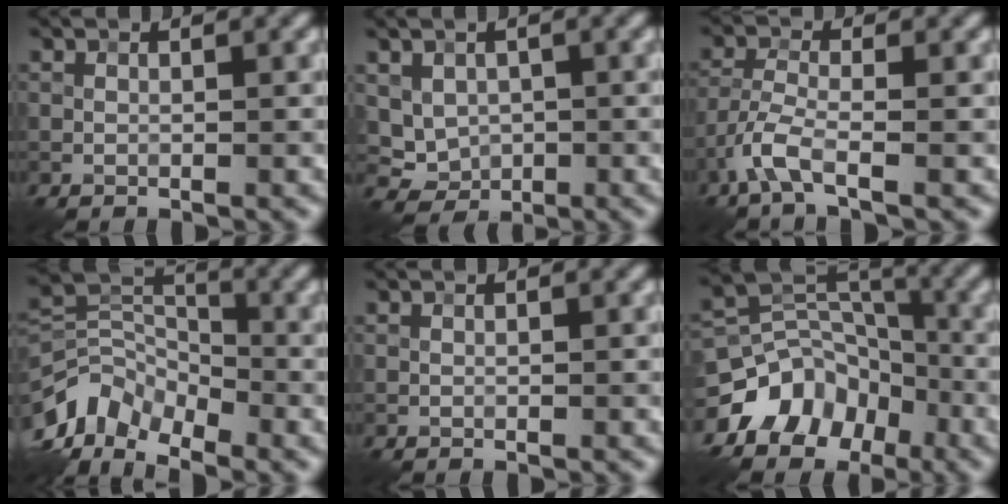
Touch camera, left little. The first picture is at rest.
{"total": 3.5, "force": [0.4, 3.0, 1.8], "torque": [-0.030, -0.005, 0.019]}
{"total": 3.4, "force": [-2.1, 0.8, 2.6], "torque": [-0.060, 0.001, -0.055]}
{"total": 6.8, "force": [-4.2, 4.1, 3.4], "torque": [-0.062, -0.002, -0.096]}
{"total": 0.0}
{"total": 9.1, "force": [-5.6, 6.4, 3.3], "torque": [-0.050, 0.022, -0.100]}